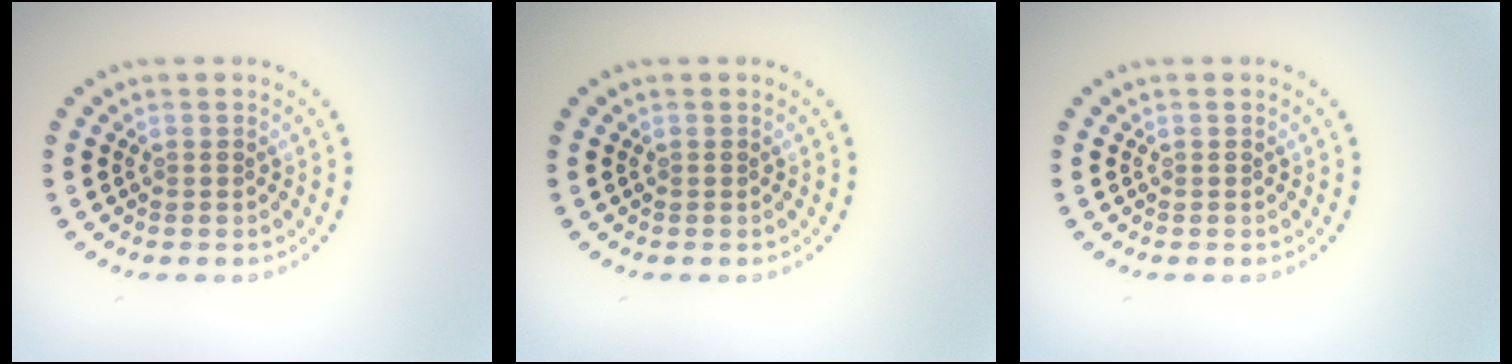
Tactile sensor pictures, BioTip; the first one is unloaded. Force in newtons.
{"total": 0.0}
{"total": 0.0}